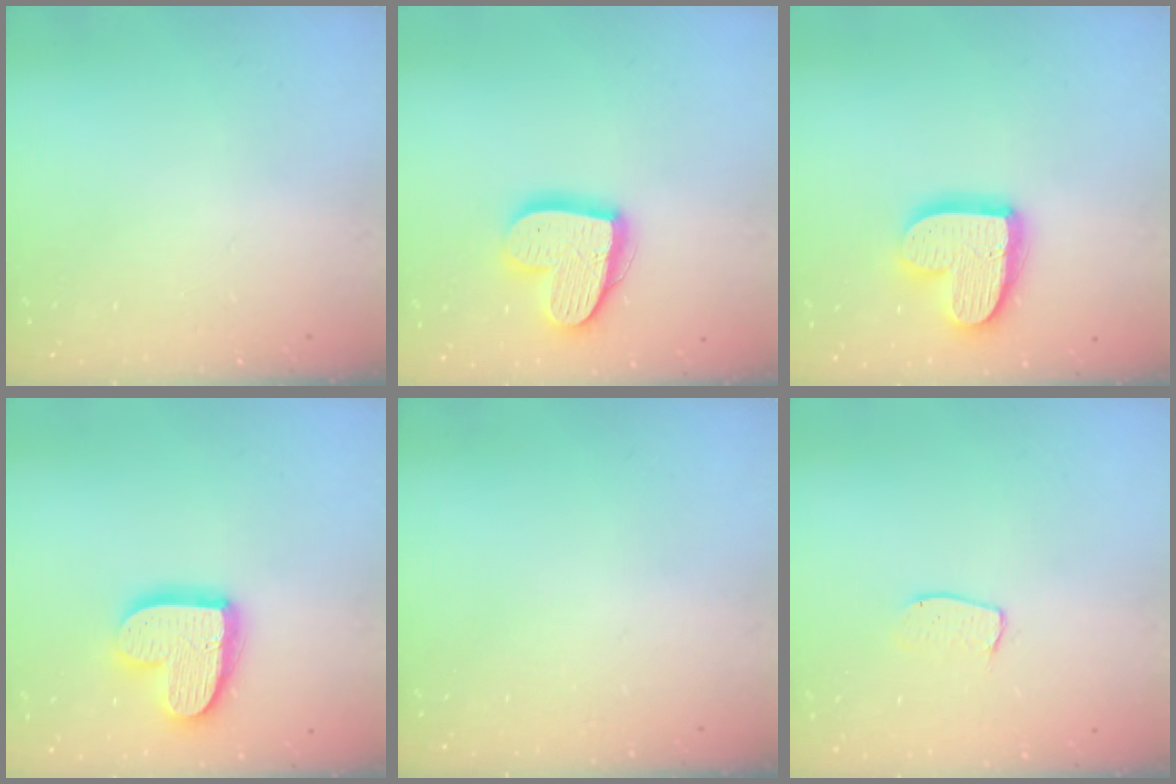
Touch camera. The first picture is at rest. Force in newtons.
{"total": 16.1, "press": 16.1, "slide": 1.3}
{"total": 15.6, "press": 15.5, "slide": 1.3}
{"total": 15.6, "press": 15.5, "slide": 1.3}
{"total": 0.0}
{"total": 4.8, "press": 4.8, "slide": 0.3}